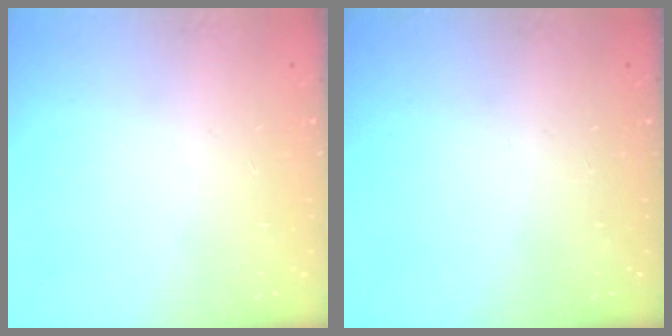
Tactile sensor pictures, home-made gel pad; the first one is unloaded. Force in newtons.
{"total": 0.0}